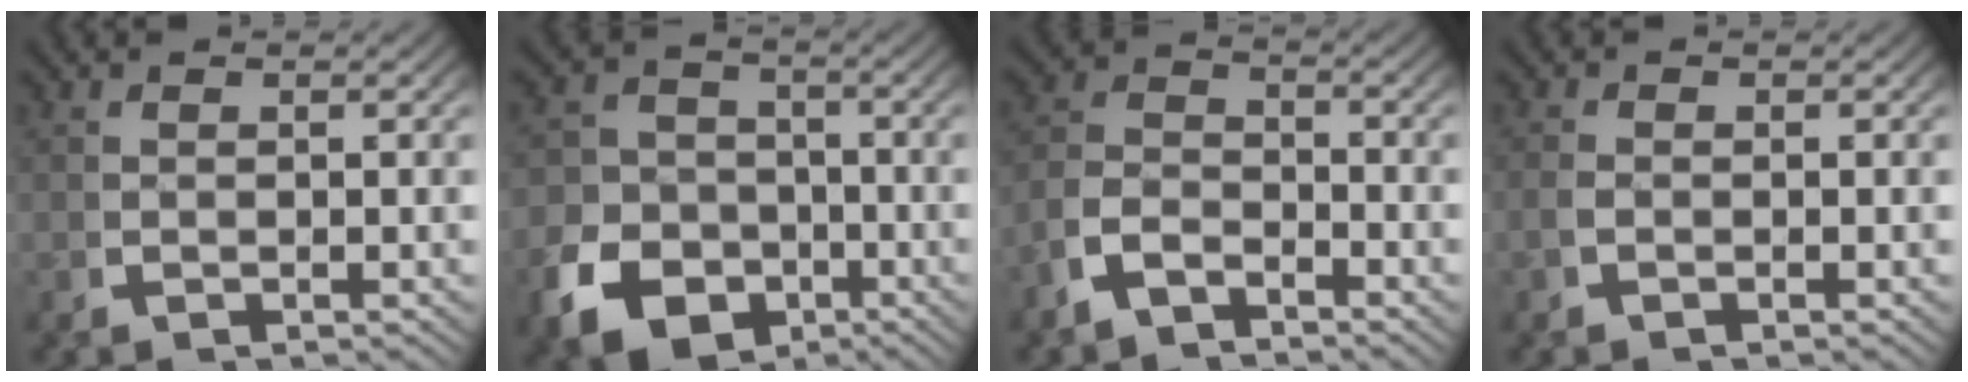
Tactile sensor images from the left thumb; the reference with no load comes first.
{"total": 11.5, "force": [-5.0, 9.3, 4.6], "torque": [-0.074, -0.039, -0.080]}
{"total": 4.0, "force": [-2.1, 2.6, 2.2], "torque": [-0.046, -0.015, -0.037]}
{"total": 0.5, "force": [-0.4, 0.1, 0.4], "torque": [-0.013, -0.002, -0.006]}